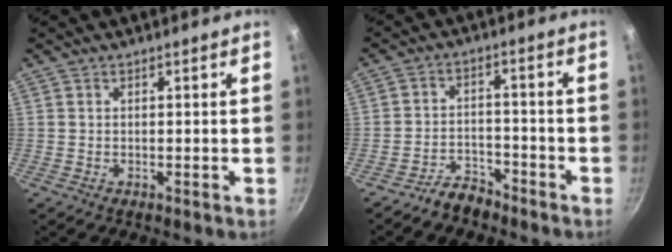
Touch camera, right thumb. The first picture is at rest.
{"total": 5.2, "force": [-4.4, 2.6, 1.3], "torque": [-0.010, 0.049, -0.079]}